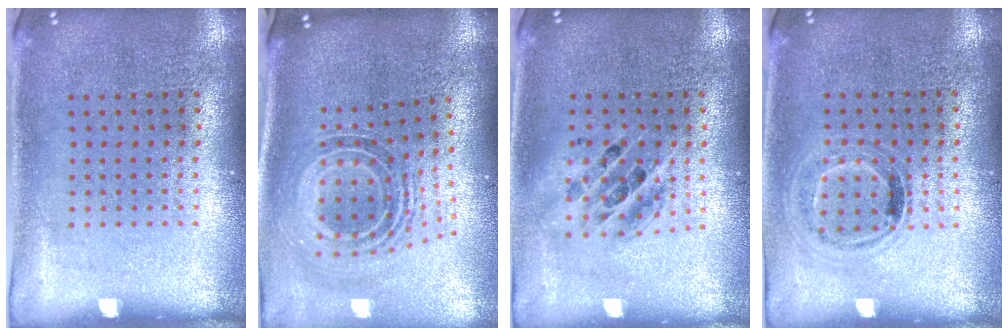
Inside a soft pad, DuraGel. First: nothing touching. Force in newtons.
{"total": 1.5, "press": 1.2, "slide": 0.9}
{"total": 1.5, "press": 1.3, "slide": 0.7}
{"total": 0.9, "press": 0.8, "slide": 0.4}